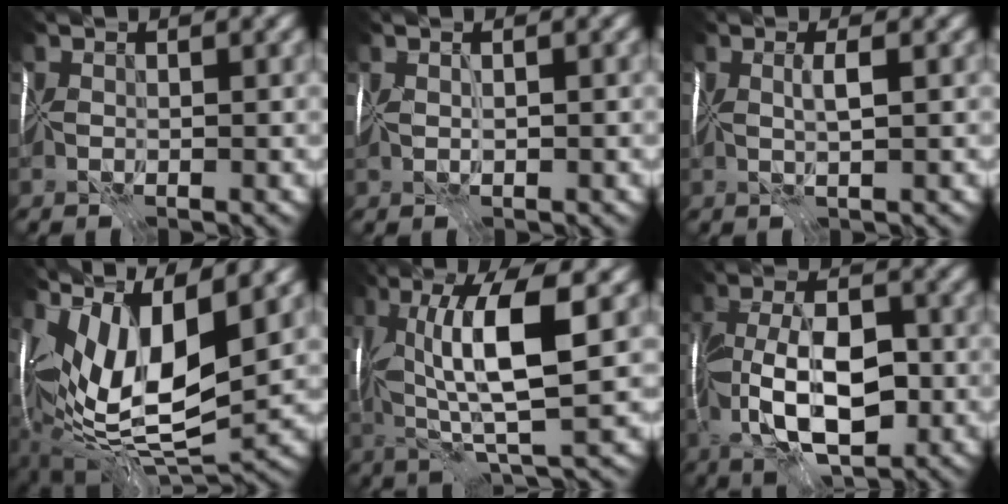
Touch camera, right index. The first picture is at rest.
{"total": 0.6, "force": [0.0, -0.6, 0.1], "torque": [0.002, -0.004, 0.003]}
{"total": 1.5, "force": [0.0, -1.4, 0.4], "torque": [0.001, -0.008, 0.003]}
{"total": 13.0, "force": [2.7, 4.6, 11.8], "torque": [-0.209, -0.001, 0.056]}
{"total": 7.7, "force": [1.2, 0.7, 7.6], "torque": [-0.113, -0.003, 0.023]}
{"total": 8.2, "force": [-2.6, 2.9, 7.2], "torque": [-0.116, -0.004, -0.050]}